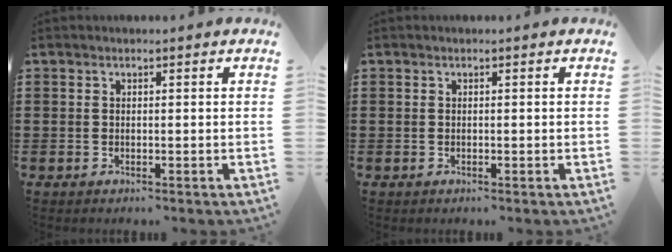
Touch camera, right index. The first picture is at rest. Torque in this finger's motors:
{"motor_torque": [0.02, 0.02, 0.00, 0.00]}